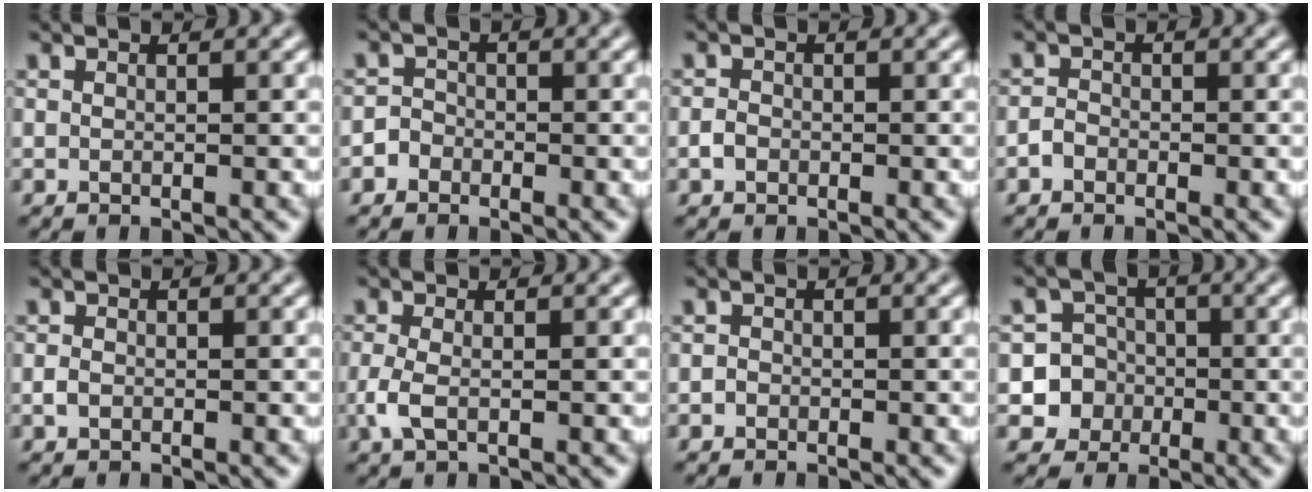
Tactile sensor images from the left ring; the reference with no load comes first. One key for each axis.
{"total": 1.4, "fx": -0.8, "fy": 1.1, "fz": 0.2, "tx": 0.009, "ty": 0.004, "tz": -0.019}
{"total": 1.1, "fx": -0.5, "fy": 0.8, "fz": 0.5, "tx": -0.007, "ty": 0.000, "tz": -0.013}
{"total": 1.0, "fx": -0.7, "fy": 0.7, "fz": 0.3, "tx": -0.003, "ty": 0.002, "tz": -0.016}
{"total": 0.9, "fx": -0.3, "fy": 0.7, "fz": 0.5, "tx": -0.010, "ty": -0.001, "tz": -0.007}
{"total": 2.2, "fx": -0.5, "fy": 1.0, "fz": 1.9, "tx": -0.049, "ty": -0.004, "tz": -0.014}
{"total": 0.6, "fx": -0.3, "fy": 0.5, "fz": 0.1, "tx": 0.000, "ty": -0.002, "tz": -0.008}
{"total": 7.2, "fx": -2.2, "fy": 6.8, "fz": 0.7, "tx": 0.003, "ty": 0.007, "tz": -0.061}